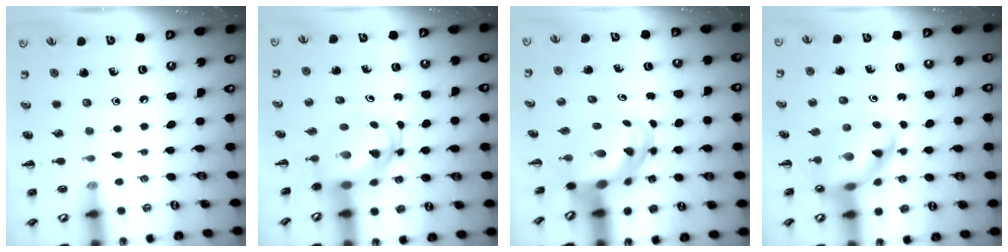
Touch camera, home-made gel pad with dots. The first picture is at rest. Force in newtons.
{"total": 5.1, "press": 5.0, "slide": 0.5}
{"total": 6.0, "press": 5.8, "slide": 1.6}
{"total": 9.9, "press": 9.5, "slide": 2.7}